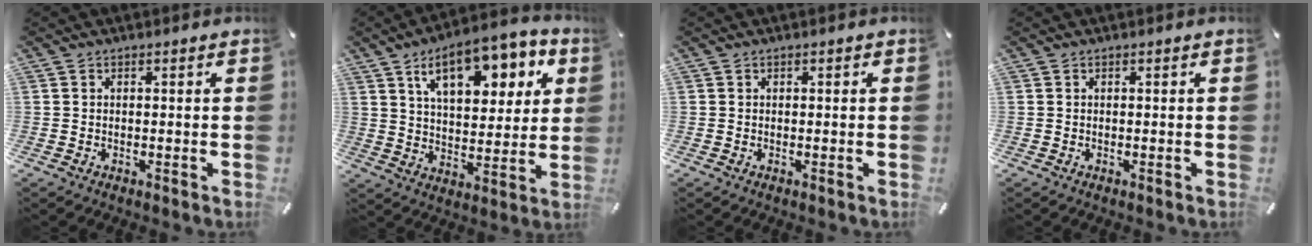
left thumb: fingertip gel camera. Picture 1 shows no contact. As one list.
[{"total": 15.5, "force": [8.1, 7.8, 10.6], "torque": [-0.161, -0.019, 0.135]}, {"total": 0.0}, {"total": 0.0}]